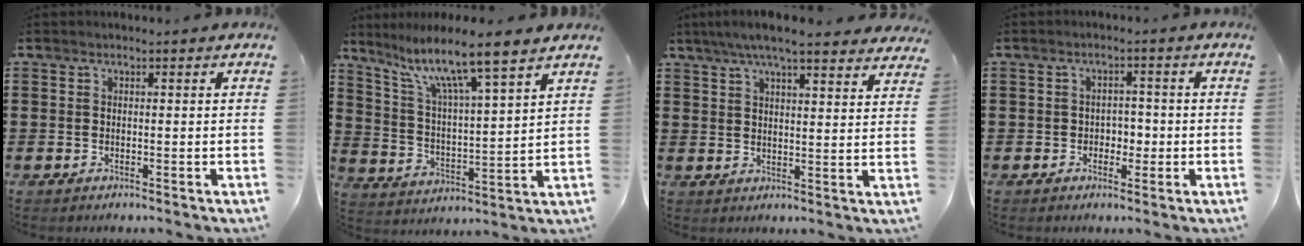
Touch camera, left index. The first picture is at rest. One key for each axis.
{"total": 8.9, "fx": 6.9, "fy": 0.2, "fz": 5.6, "tx": -0.134, "ty": -0.043, "tz": 0.111}
{"total": 6.6, "fx": 5.6, "fy": 0.5, "fz": 3.4, "tx": -0.081, "ty": -0.015, "tz": 0.100}
{"total": 2.4, "fx": -0.7, "fy": 2.0, "fz": 1.2, "tx": -0.022, "ty": 0.001, "tz": -0.022}